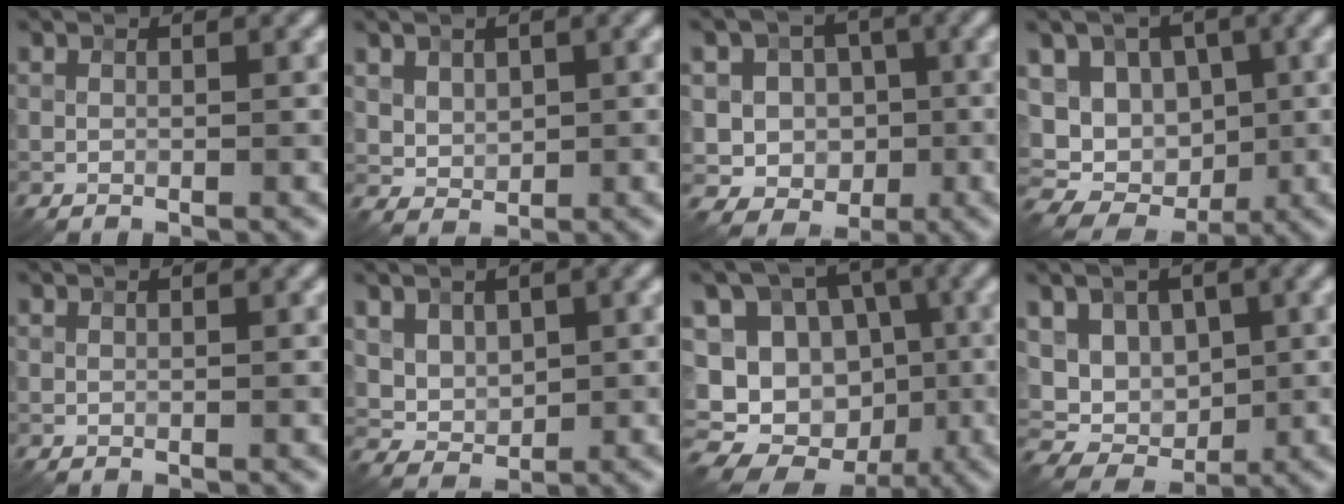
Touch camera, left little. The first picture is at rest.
{"total": 2.3, "force": [1.1, 1.8, 1.0], "torque": [-0.026, -0.009, 0.035]}
{"total": 5.8, "force": [-0.4, 5.5, 2.0], "torque": [-0.011, 0.015, -0.035]}
{"total": 11.5, "force": [0.3, 9.9, 5.9], "torque": [-0.086, 0.033, -0.021]}
{"total": 0.0}
{"total": 4.0, "force": [1.7, 3.0, 2.1], "torque": [-0.049, 0.003, 0.048]}
{"total": 15.5, "force": [-5.1, 13.4, 5.8], "torque": [-0.119, -0.006, -0.085]}
{"total": 7.4, "force": [1.4, 6.1, 4.0], "torque": [-0.052, 0.017, 0.013]}